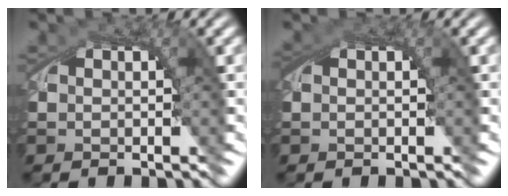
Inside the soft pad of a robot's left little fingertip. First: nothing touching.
{"total": 1.0, "force": [0.4, 0.5, 0.8], "torque": [-0.012, 0.001, 0.006]}